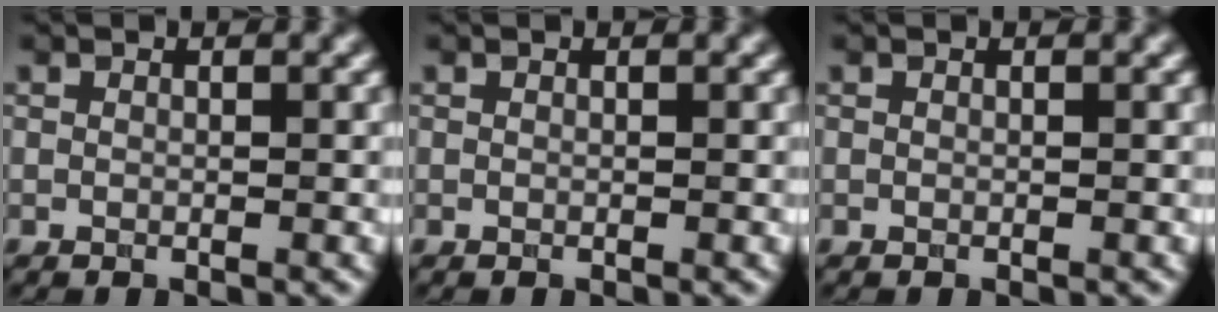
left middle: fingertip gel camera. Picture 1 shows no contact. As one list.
[{"total": 0.0}, {"total": 0.0}]